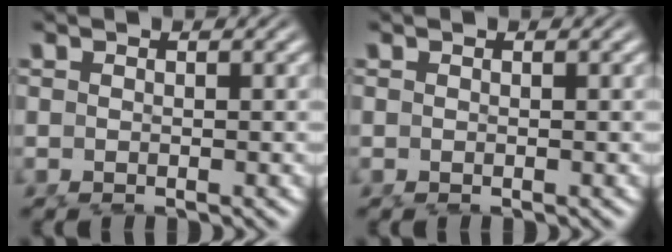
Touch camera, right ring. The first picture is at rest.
{"total": 0.0}